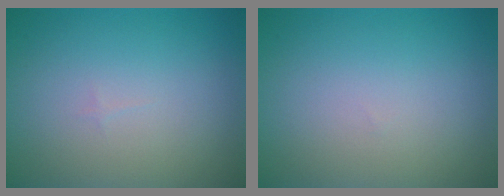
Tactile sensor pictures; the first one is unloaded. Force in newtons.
{"total": 0.0}